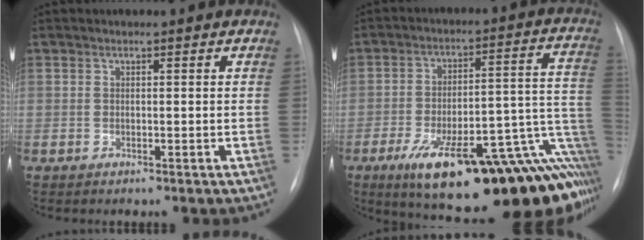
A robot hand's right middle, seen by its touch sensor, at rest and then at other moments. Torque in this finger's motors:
{"motor_torque": [1.31, -0.83, 0.47, 0.13]}